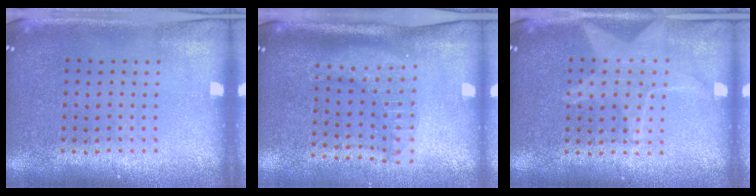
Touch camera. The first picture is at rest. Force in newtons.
{"total": 1.9, "press": 1.5, "slide": 1.2}
{"total": 1.3, "press": 1.3, "slide": 0.1}